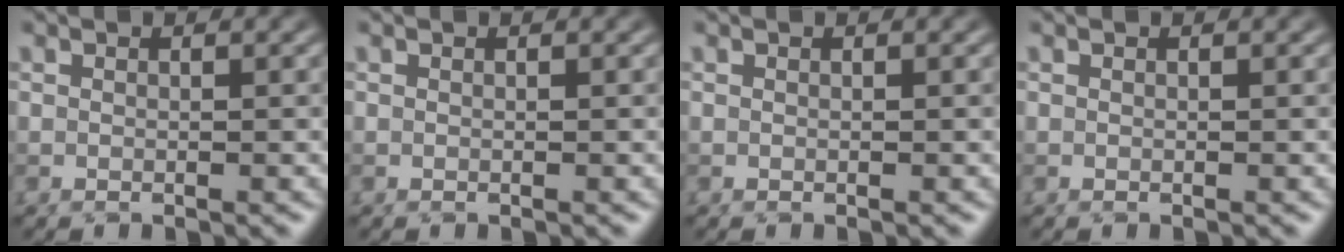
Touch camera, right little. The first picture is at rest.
{"total": 0.0}
{"total": 0.0}
{"total": 0.0}